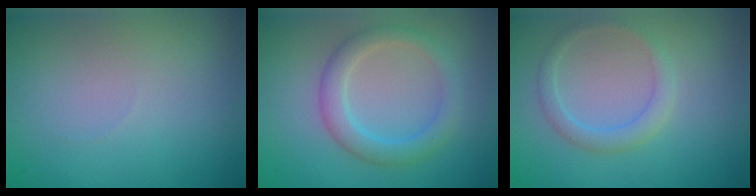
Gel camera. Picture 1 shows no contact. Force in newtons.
{"total": 3.1, "press": 3.1, "slide": 0.2}
{"total": 2.0, "press": 2.0, "slide": 0.3}